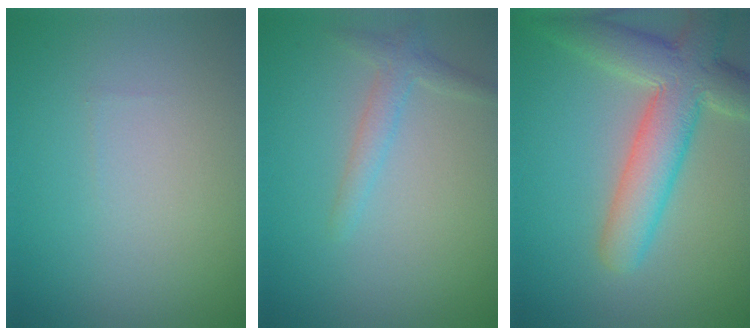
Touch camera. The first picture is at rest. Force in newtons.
{"total": 1.8, "press": 1.8, "slide": 0.1}
{"total": 7.4, "press": 7.4, "slide": 0.8}